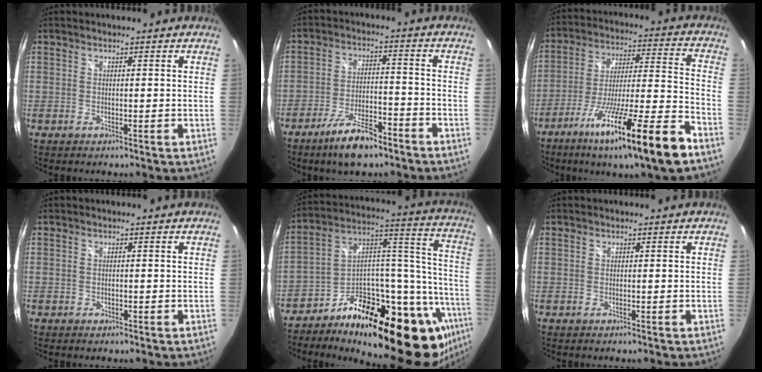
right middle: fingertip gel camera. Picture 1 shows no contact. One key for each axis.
{"total": 9.9, "fx": -7.2, "fy": 3.2, "fz": 6.0, "tx": -0.124, "ty": -0.002, "tz": -0.118}
{"total": 21.1, "fx": -13.6, "fy": 0.3, "fz": 16.2, "tx": -0.276, "ty": -0.047, "tz": -0.222}
{"total": 0.6, "fx": -0.3, "fy": 0.5, "fz": 0.1, "tx": 0.000, "ty": -0.003, "tz": -0.005}
{"total": 32.0, "fx": -18.6, "fy": 12.6, "fz": 22.9, "tx": -0.301, "ty": 0.042, "tz": -0.279}
{"total": 0.0}